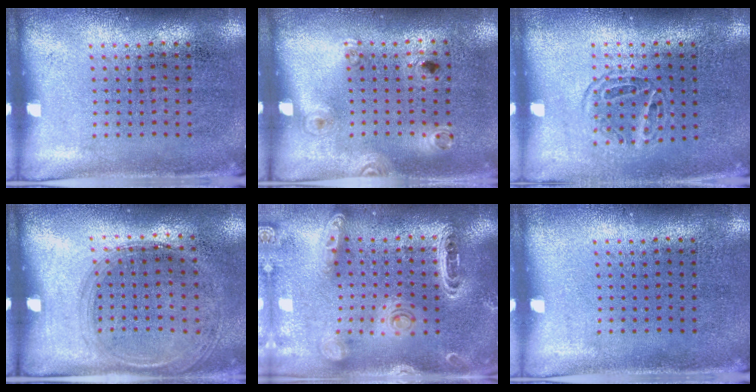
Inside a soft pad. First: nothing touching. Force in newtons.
{"total": 1.2, "press": 0.8, "slide": 0.9}
{"total": 1.2, "press": 1.0, "slide": 0.6}
{"total": 1.4, "press": 1.2, "slide": 0.6}
{"total": 1.9, "press": 1.9, "slide": 0.4}
{"total": 0.0}